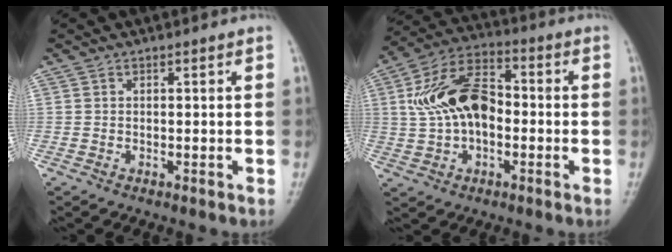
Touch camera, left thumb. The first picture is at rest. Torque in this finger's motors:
{"motor_torque": [-0.66, 1.73, 0.32, 0.07, 0.23]}